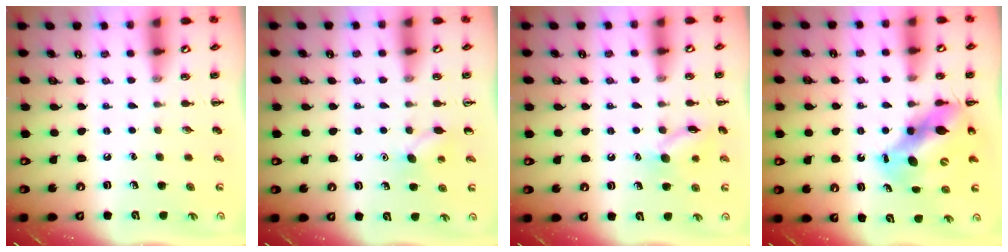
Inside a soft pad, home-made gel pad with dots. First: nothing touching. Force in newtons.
{"total": 6.2, "press": 5.9, "slide": 1.7}
{"total": 10.2, "press": 10.2, "slide": 0.5}
{"total": 11.6, "press": 11.2, "slide": 3.1}